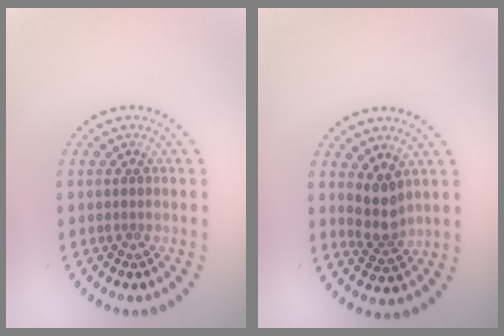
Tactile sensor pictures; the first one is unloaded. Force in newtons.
{"total": 2.4, "press": 2.0, "slide": 1.4}